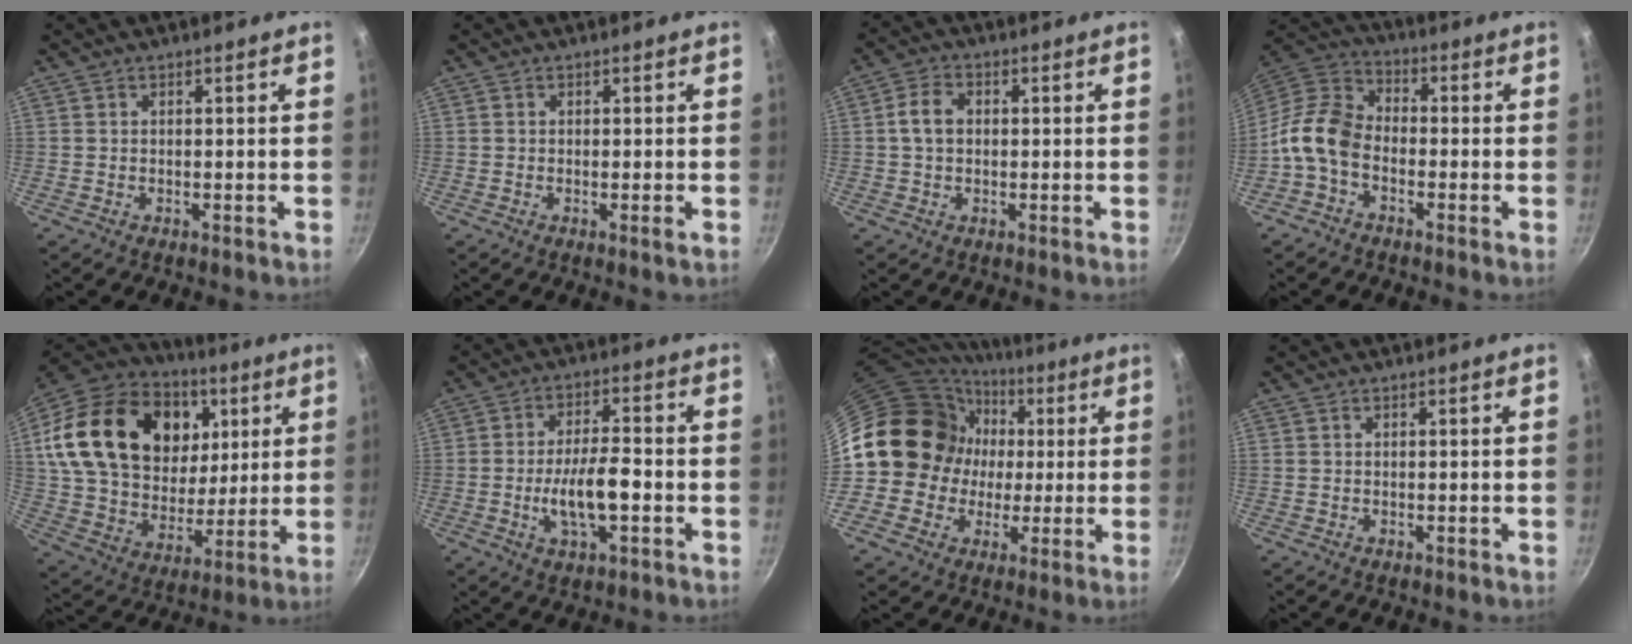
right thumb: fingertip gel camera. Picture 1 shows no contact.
{"total": 1.0, "force": [-0.3, 0.0, 1.0], "torque": [-0.018, -0.003, -0.007]}
{"total": 4.8, "force": [0.3, 3.6, 3.2], "torque": [-0.054, 0.012, -0.001]}
{"total": 10.1, "force": [-3.4, 6.9, 6.6], "torque": [-0.119, 0.044, -0.091]}
{"total": 31.2, "force": [9.5, 21.6, 20.4], "torque": [-0.354, -0.009, 0.168]}
{"total": 9.7, "force": [-2.4, 3.6, 8.6], "torque": [-0.144, 0.022, -0.042]}
{"total": 19.2, "force": [1.8, 16.7, 9.2], "torque": [-0.149, 0.029, 0.026]}
{"total": 0.0}